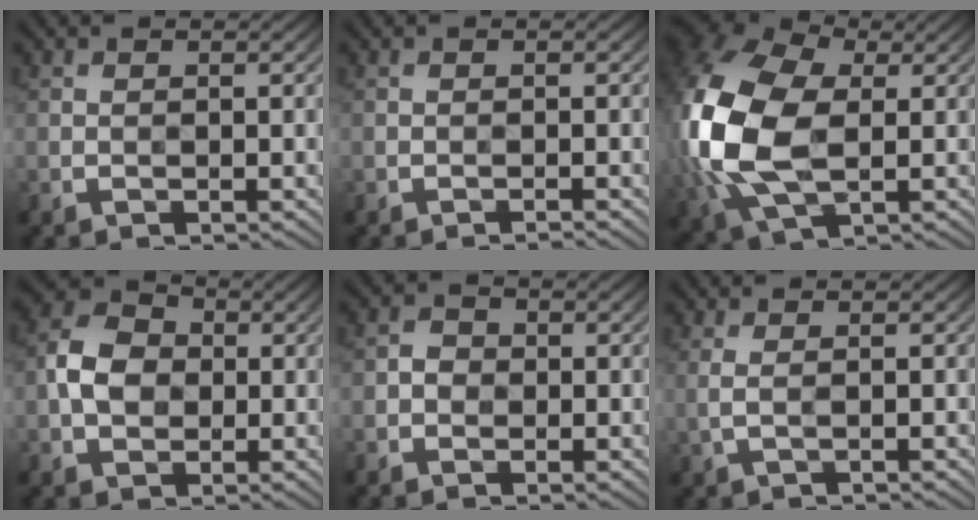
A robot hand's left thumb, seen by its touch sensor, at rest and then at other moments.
{"total": 0.6, "force": [-0.5, 0.0, 0.3], "torque": [-0.003, 0.003, -0.015]}
{"total": 17.8, "force": [0.1, 11.6, 13.4], "torque": [-0.349, -0.016, 0.009]}
{"total": 5.9, "force": [-0.1, 4.6, 3.7], "torque": [-0.079, 0.008, -0.008]}
{"total": 1.7, "force": [-0.3, 1.5, 0.7], "torque": [-0.015, -0.002, -0.013]}
{"total": 1.6, "force": [0.5, 0.4, 1.5], "torque": [-0.032, 0.005, 0.006]}